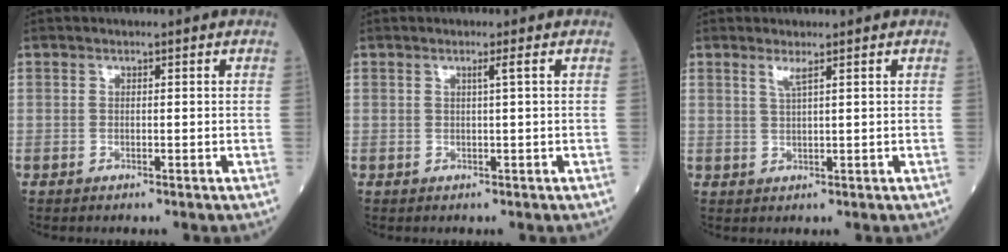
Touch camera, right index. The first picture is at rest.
{"total": 0.9, "force": [0.3, -0.4, 0.8], "torque": [-0.018, -0.003, 0.008]}
{"total": 1.8, "force": [1.1, -0.2, 1.4], "torque": [-0.032, -0.004, 0.023]}